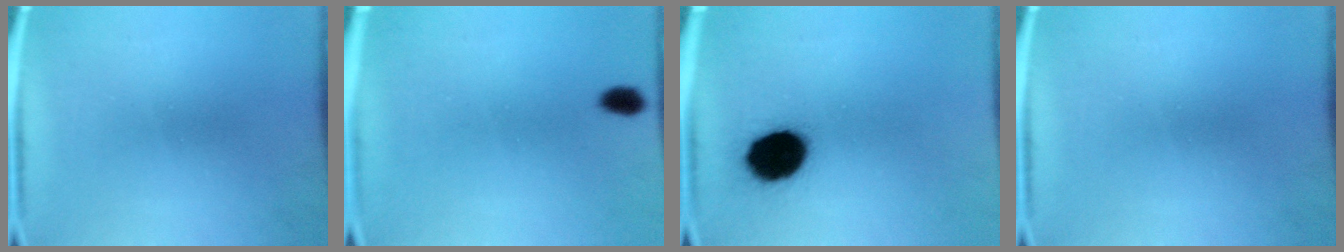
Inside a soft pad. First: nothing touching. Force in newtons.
{"total": 2.4}
{"total": 13.9}
{"total": 0.0}